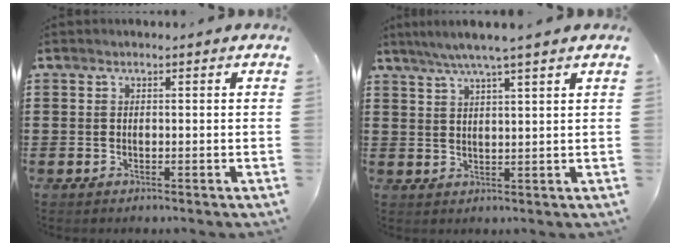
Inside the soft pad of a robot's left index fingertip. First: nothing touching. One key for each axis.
{"total": 4.4, "fx": 3.5, "fy": -0.6, "fz": 2.5, "tx": -0.058, "ty": -0.008, "tz": 0.061}